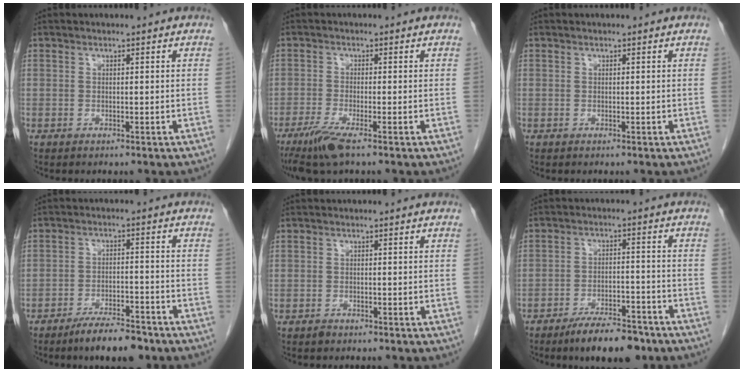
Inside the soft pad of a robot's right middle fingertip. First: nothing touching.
{"total": 5.2, "force": [-3.4, 0.2, 3.9], "torque": [-0.080, -0.017, -0.067]}
{"total": 0.0}
{"total": 7.5, "force": [-5.9, 1.6, 4.3], "torque": [-0.072, -0.009, -0.097]}
{"total": 0.7, "force": [-0.6, 0.3, 0.3], "torque": [-0.008, 0.000, -0.010]}
{"total": 9.3, "force": [-7.2, 2.5, 5.3], "torque": [-0.081, -0.009, -0.117]}